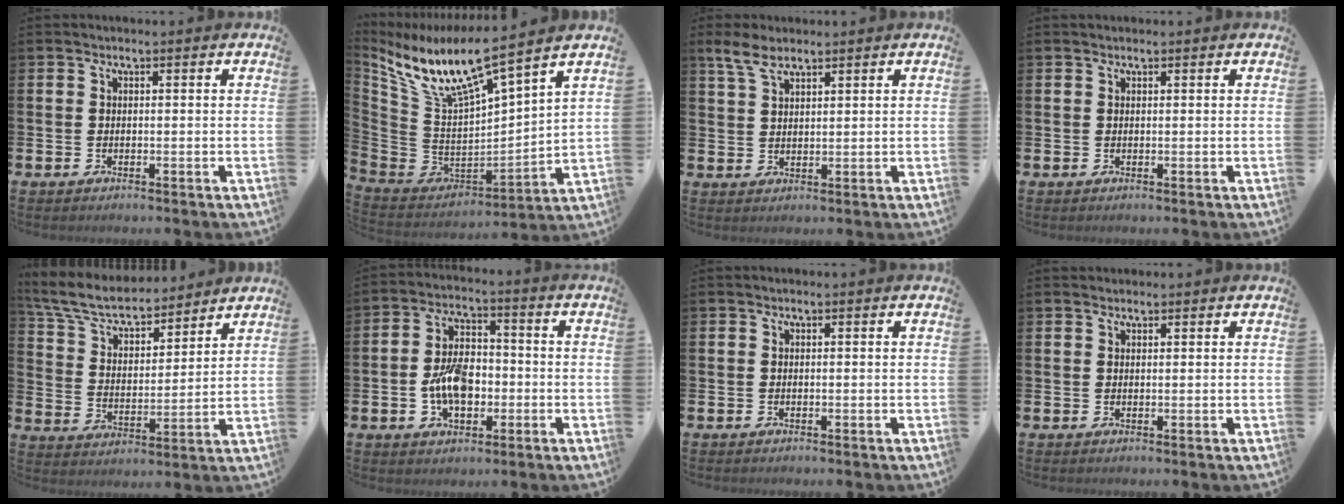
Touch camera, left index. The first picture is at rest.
{"total": 10.5, "force": [8.8, 1.2, 5.7], "torque": [-0.161, -0.073, 0.143]}
{"total": 4.7, "force": [3.7, 1.7, 2.4], "torque": [-0.043, -0.008, 0.065]}
{"total": 0.7, "force": [0.6, 0.2, 0.0], "torque": [0.012, -0.003, 0.009]}
{"total": 7.6, "force": [6.9, 2.3, 2.3], "torque": [-0.080, -0.047, 0.119]}
{"total": 7.3, "force": [-1.5, 4.5, 5.6], "torque": [-0.100, 0.007, -0.033]}
{"total": 0.0}
{"total": 1.0, "force": [1.0, 0.4, -0.1], "torque": [0.013, -0.002, 0.016]}